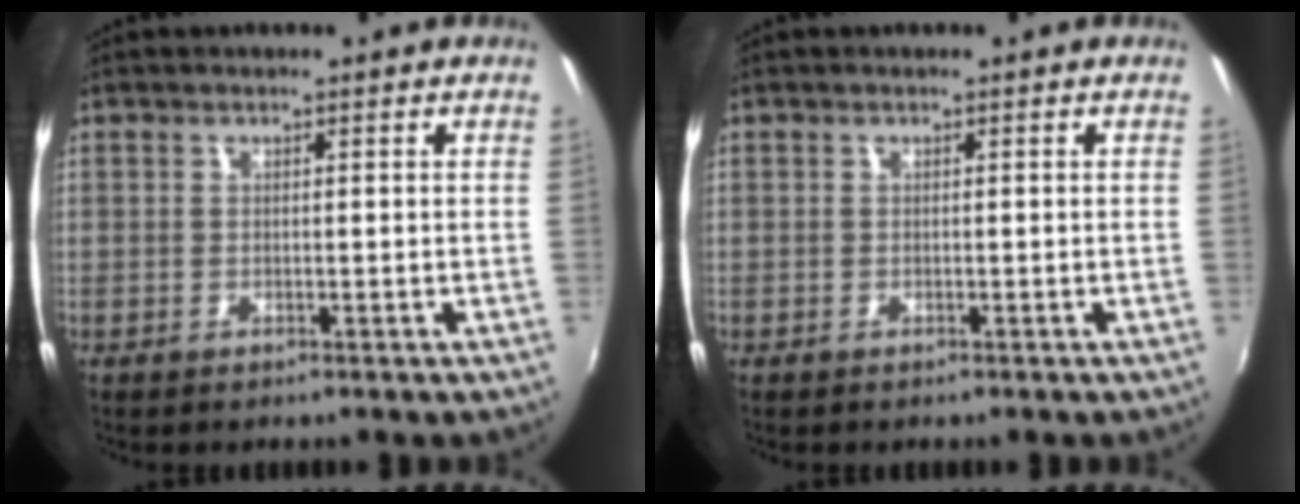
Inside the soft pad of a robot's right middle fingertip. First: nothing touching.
{"total": 0.0}